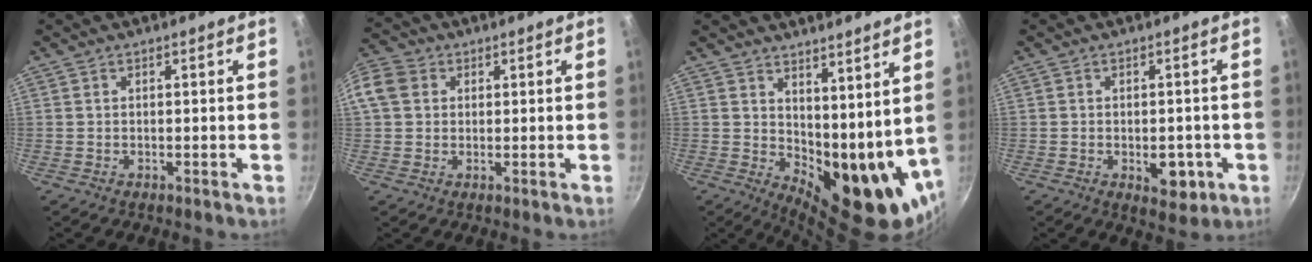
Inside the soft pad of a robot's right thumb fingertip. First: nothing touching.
{"total": 9.6, "force": [2.0, 8.1, 4.7], "torque": [-0.097, 0.018, 0.025]}
{"total": 14.6, "force": [6.7, 6.9, 11.0], "torque": [-0.133, -0.050, 0.117]}
{"total": 6.2, "force": [-1.8, 3.7, 4.6], "torque": [-0.032, 0.005, -0.017]}